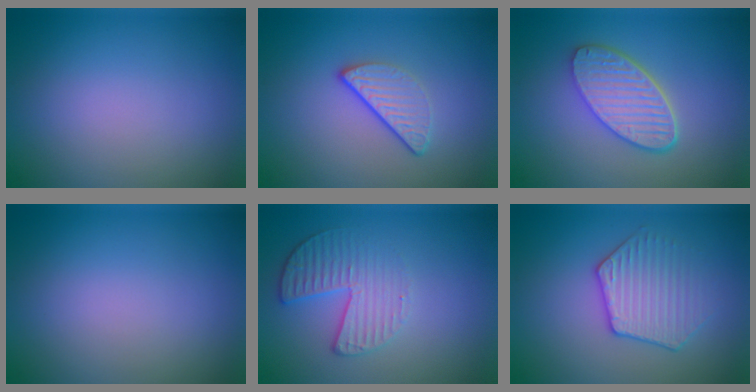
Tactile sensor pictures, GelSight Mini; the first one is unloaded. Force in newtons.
{"total": 3.0, "press": 2.3, "slide": 1.9}
{"total": 5.4, "press": 4.2, "slide": 3.4}
{"total": 0.0}
{"total": 3.3, "press": 3.0, "slide": 1.5}
{"total": 3.5, "press": 3.4, "slide": 0.9}